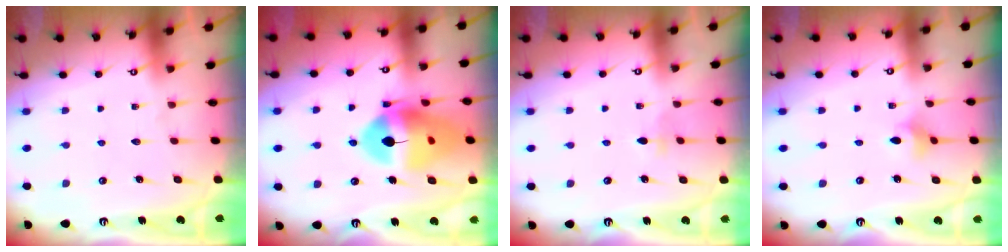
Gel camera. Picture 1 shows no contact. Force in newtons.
{"total": 18.2, "press": 18.1, "slide": 2.2}
{"total": 2.7, "press": 2.6, "slide": 0.6}
{"total": 3.8, "press": 3.7, "slide": 0.6}